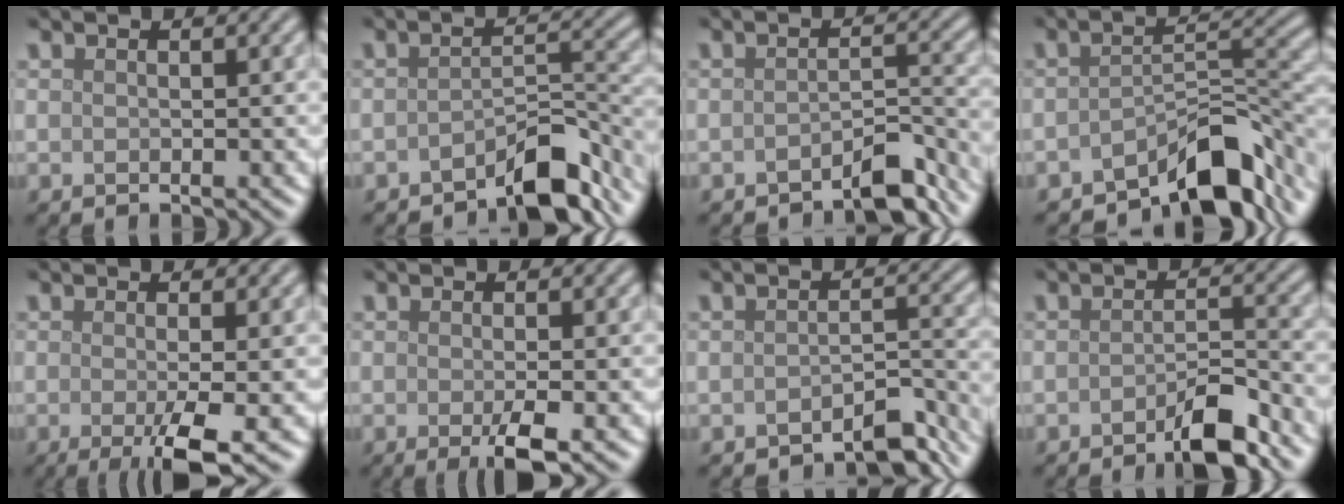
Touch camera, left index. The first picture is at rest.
{"total": 5.1, "force": [-3.8, 1.5, 3.0], "torque": [-0.034, 0.008, -0.061]}
{"total": 3.6, "force": [-2.9, 0.8, 1.9], "torque": [-0.024, 0.008, -0.047]}
{"total": 7.6, "force": [-5.2, 2.7, 4.9], "torque": [-0.055, 0.003, -0.085]}
{"total": 4.7, "force": [-1.3, 0.8, 4.4], "torque": [-0.074, -0.011, -0.023]}
{"total": 2.7, "force": [-0.9, 0.3, 2.6], "torque": [-0.047, -0.007, -0.016]}
{"total": 3.4, "force": [-2.8, 0.9, 1.7], "torque": [-0.018, 0.004, -0.042]}
{"total": 3.9, "force": [-2.6, 0.8, 2.8], "torque": [-0.044, 0.003, -0.049]}